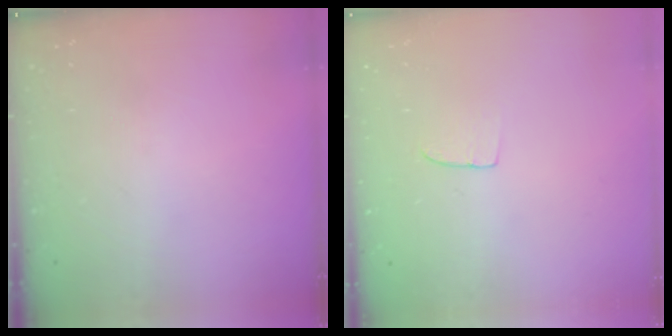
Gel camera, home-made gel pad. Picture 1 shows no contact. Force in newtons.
{"total": 4.2, "press": 4.2, "slide": 0.3}